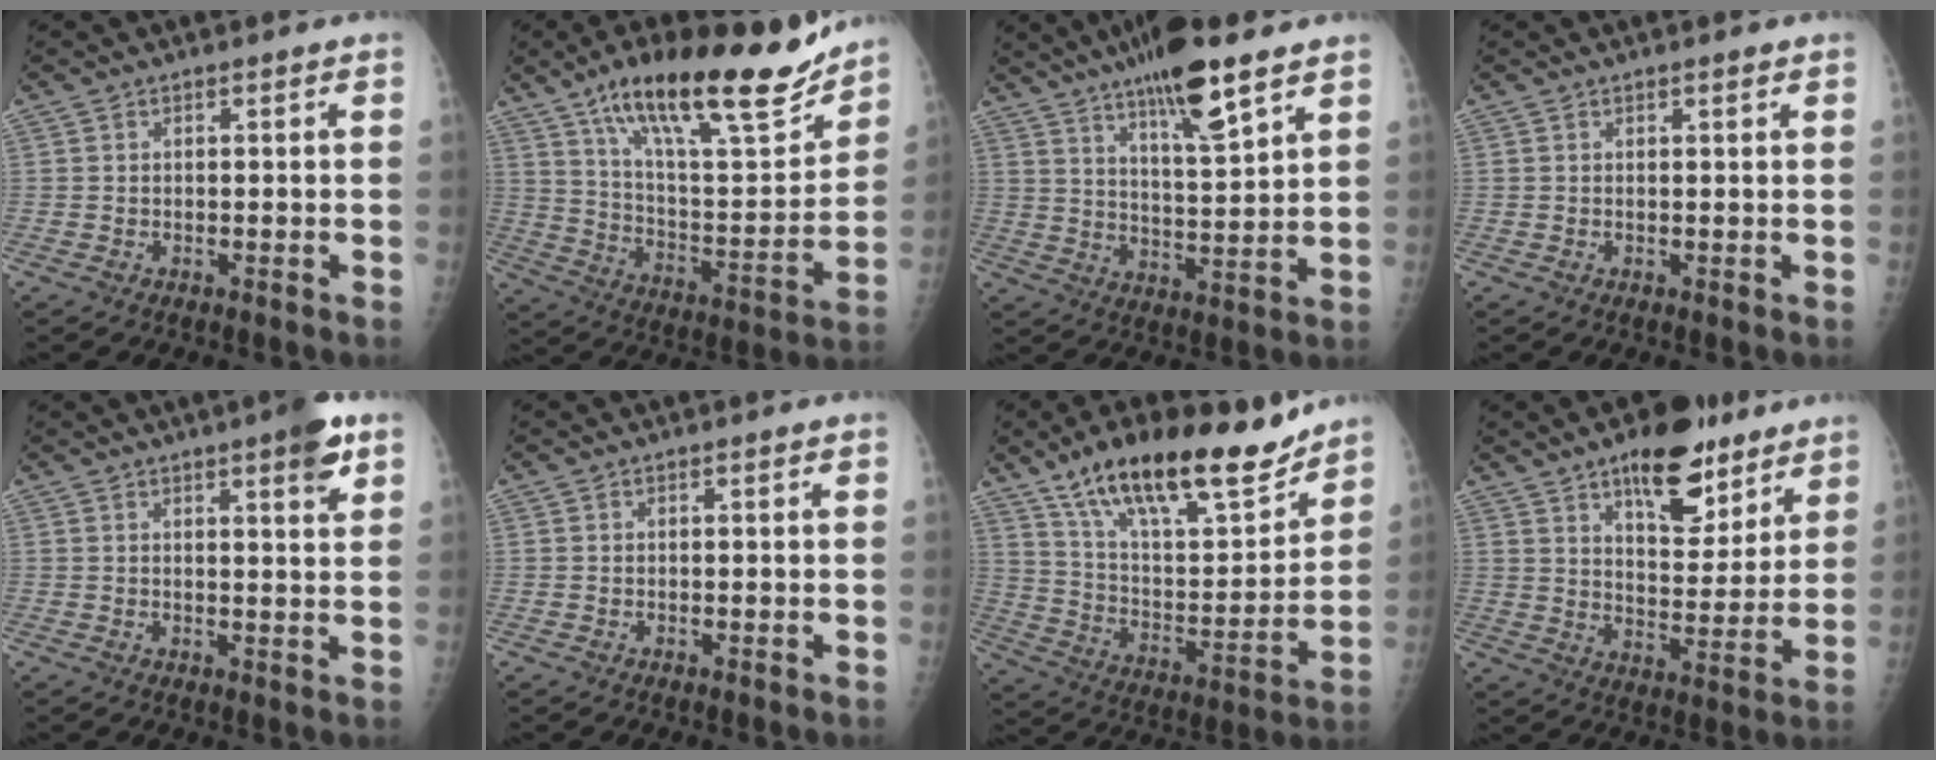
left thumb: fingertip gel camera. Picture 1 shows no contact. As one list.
[{"total": 25.5, "force": [17.7, 7.2, 16.9], "torque": [-0.237, -0.065, 0.293]}, {"total": 10.7, "force": [6.7, 2.6, 8.0], "torque": [-0.116, -0.030, 0.107]}, {"total": 1.0, "force": [0.7, 0.2, 0.7], "torque": [-0.010, -0.002, 0.011]}, {"total": 6.0, "force": [3.4, 1.1, 4.8], "torque": [-0.058, -0.014, 0.042]}, {"total": 0.0}, {"total": 23.4, "force": [17.3, 7.5, 13.9], "torque": [-0.194, -0.070, 0.294]}, {"total": 15.5, "force": [9.9, 7.0, 9.6], "torque": [-0.092, -0.055, 0.151]}]